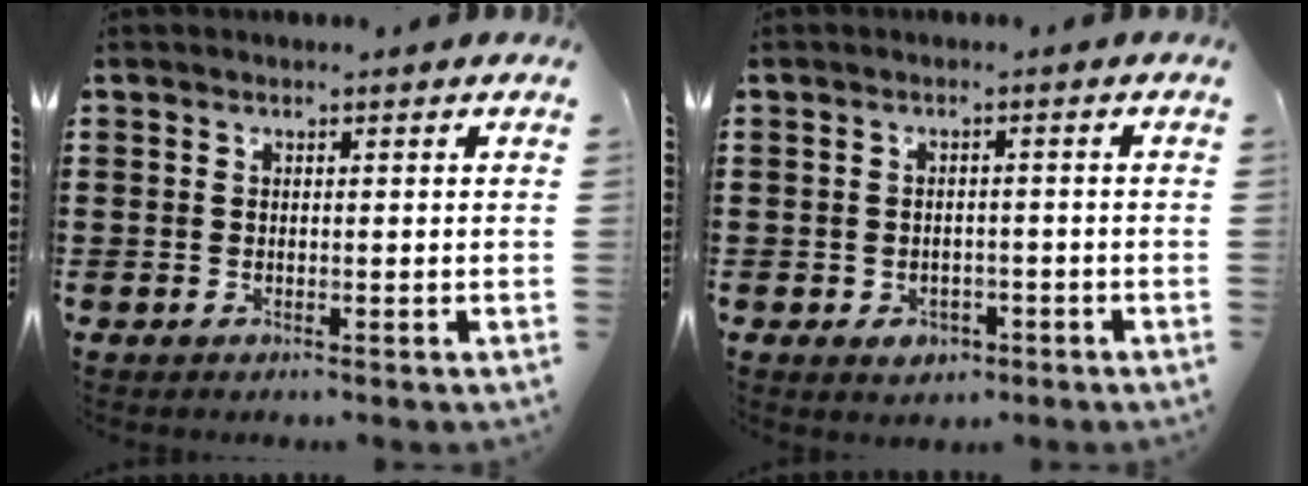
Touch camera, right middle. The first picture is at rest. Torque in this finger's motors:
{"motor_torque": [0.85, -0.27, 0.06, 0.06]}